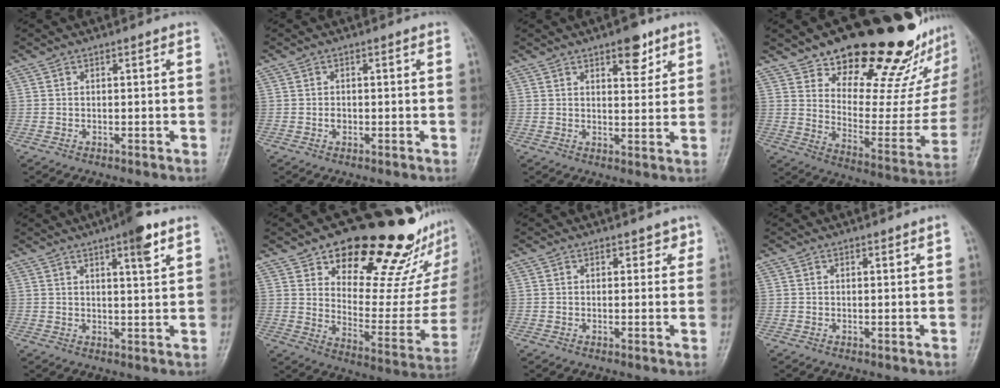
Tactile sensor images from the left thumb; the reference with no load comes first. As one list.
[{"total": 1.2, "force": [-0.2, 0.9, 0.7], "torque": [-0.006, 0.002, -0.004]}, {"total": 5.8, "force": [3.6, 2.6, 3.8], "torque": [-0.029, -0.020, 0.048]}, {"total": 30.1, "force": [20.1, 11.8, 19.0], "torque": [-0.234, -0.094, 0.294]}, {"total": 6.3, "force": [3.7, 1.1, 5.0], "torque": [-0.067, -0.017, 0.052]}, {"total": 27.4, "force": [18.6, 11.5, 16.5], "torque": [-0.182, -0.095, 0.264]}, {"total": 2.1, "force": [1.4, 1.4, 0.7], "torque": [0.015, -0.005, 0.012]}, {"total": 0.7, "force": [0.6, 0.1, 0.4], "torque": [-0.002, -0.002, 0.009]}]